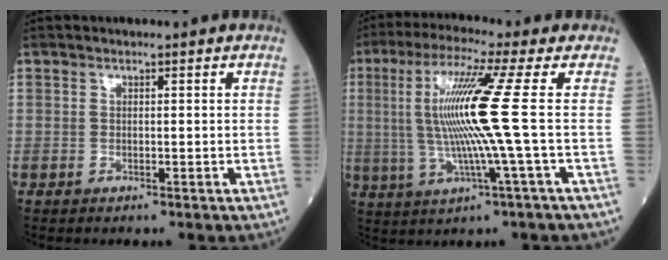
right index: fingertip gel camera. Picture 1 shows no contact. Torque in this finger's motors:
{"motor_torque": [1.70, 0.43, 0.79, 0.21]}